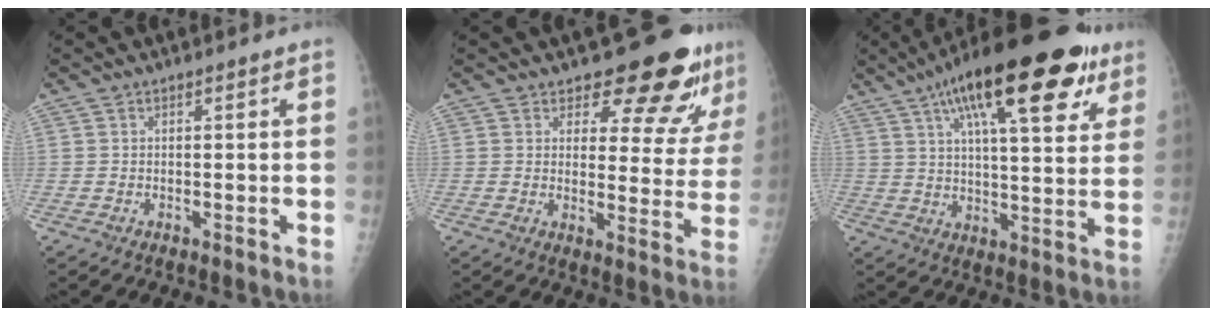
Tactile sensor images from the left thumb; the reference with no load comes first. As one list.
[{"total": 12.6, "force": [10.5, 4.5, 5.4], "torque": [-0.027, -0.082, 0.121]}, {"total": 23.0, "force": [12.2, 7.4, 18.1], "torque": [-0.259, -0.013, 0.182]}]